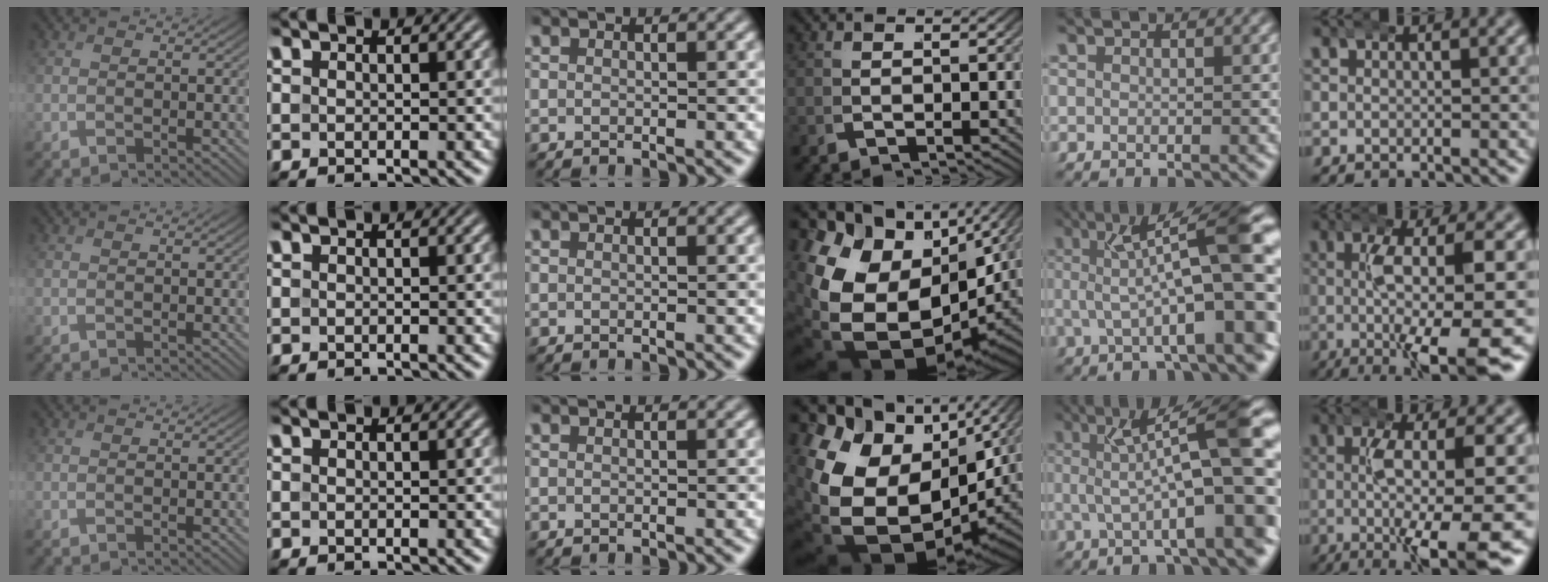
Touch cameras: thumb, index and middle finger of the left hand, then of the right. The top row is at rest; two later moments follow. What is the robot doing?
{"motion": "wrap", "object": "aluminum foil"}